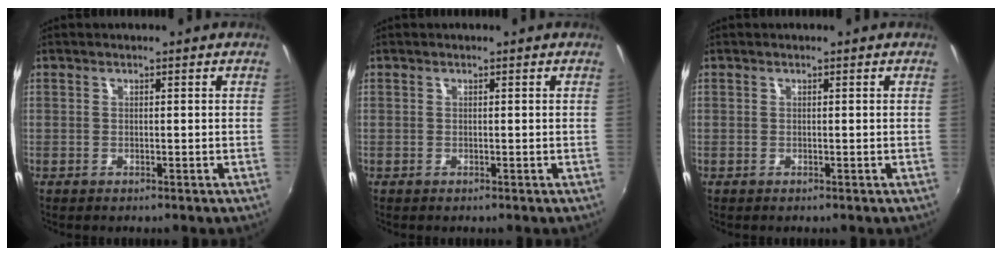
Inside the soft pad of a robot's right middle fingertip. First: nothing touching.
{"total": 0.0}
{"total": 0.0}